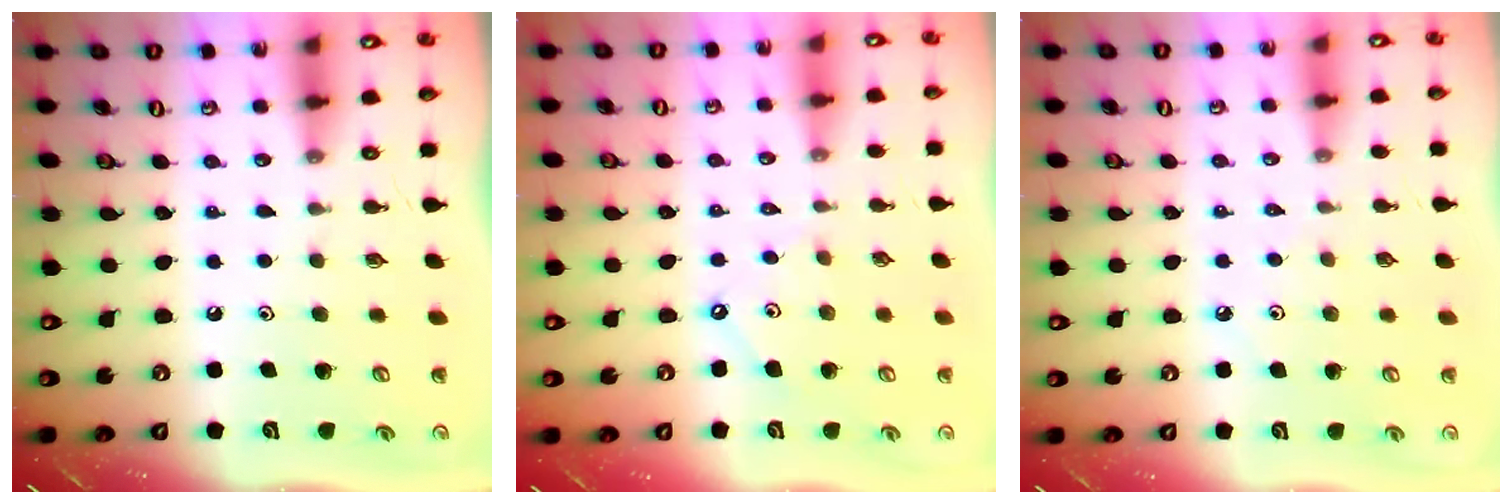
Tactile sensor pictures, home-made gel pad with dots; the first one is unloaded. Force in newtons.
{"total": 4.3, "press": 4.3, "slide": 0.0}
{"total": 2.7, "press": 2.6, "slide": 0.5}